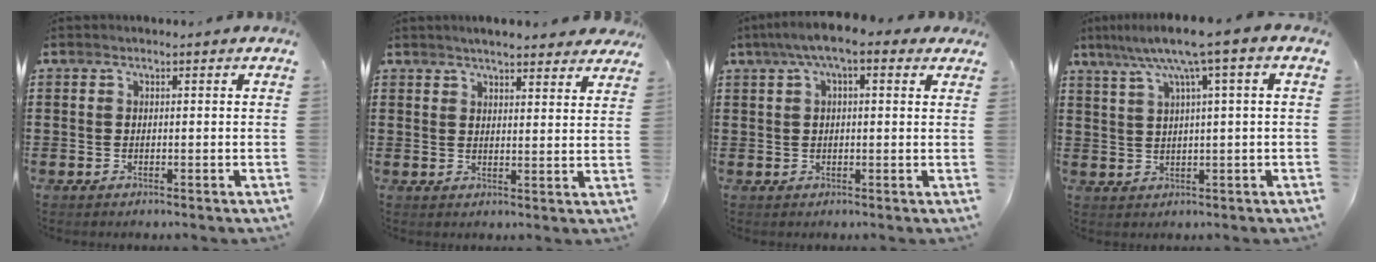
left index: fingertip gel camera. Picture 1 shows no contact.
{"total": 3.9, "force": [3.8, 0.3, 1.0], "torque": [-0.032, -0.007, 0.070]}
{"total": 5.6, "force": [2.8, 1.5, 4.6], "torque": [-0.093, 0.007, 0.047]}
{"total": 6.8, "force": [2.8, -0.1, 6.2], "torque": [-0.126, -0.005, 0.042]}